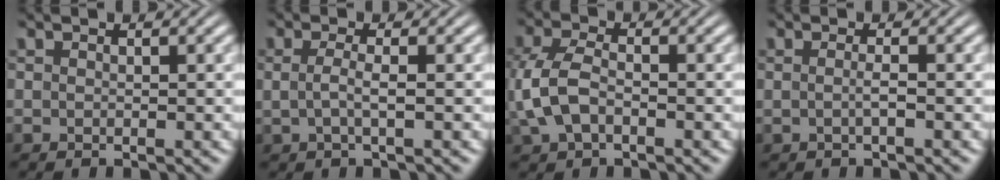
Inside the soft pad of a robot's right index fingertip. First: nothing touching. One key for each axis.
{"total": 1.7, "fx": -0.2, "fy": 0.4, "fz": 1.7, "tx": -0.041, "ty": -0.010, "tz": 0.001}
{"total": 5.4, "fx": -0.8, "fy": 3.9, "fz": 3.6, "tx": -0.106, "ty": -0.015, "tz": -0.007}
{"total": 1.0, "fx": -0.5, "fy": 0.0, "fz": 0.9, "tx": -0.021, "ty": -0.004, "tz": -0.007}